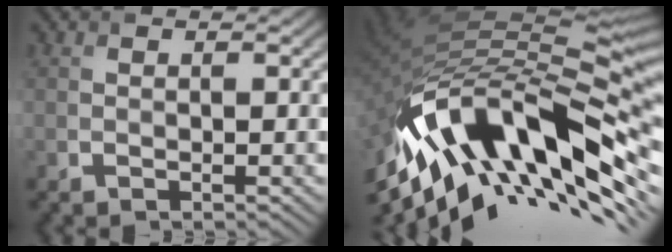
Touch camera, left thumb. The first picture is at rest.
{"total": 16.8, "force": [-5.5, 6.0, 14.7], "torque": [-0.272, -0.014, -0.094]}